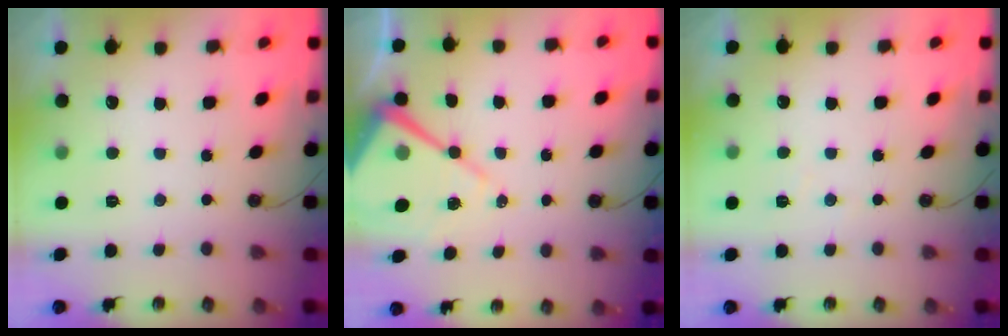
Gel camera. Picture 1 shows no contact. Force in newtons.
{"total": 12.8, "press": 12.8, "slide": 1.0}
{"total": 4.7, "press": 4.7, "slide": 0.6}